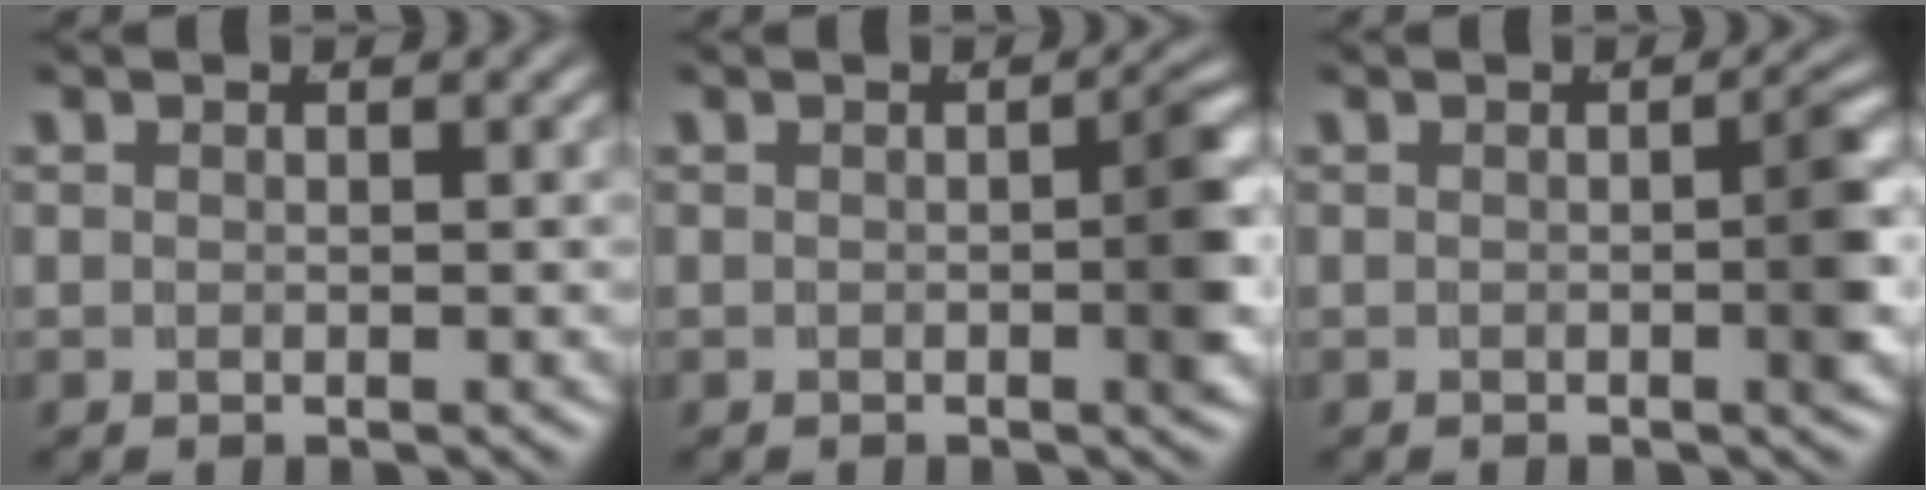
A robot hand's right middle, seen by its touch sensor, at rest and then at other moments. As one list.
[{"total": 2.9, "force": [-0.5, 0.6, 2.8], "torque": [-0.029, 0.003, -0.010]}, {"total": 2.6, "force": [-0.4, 0.4, 2.6], "torque": [-0.026, 0.006, -0.009]}]